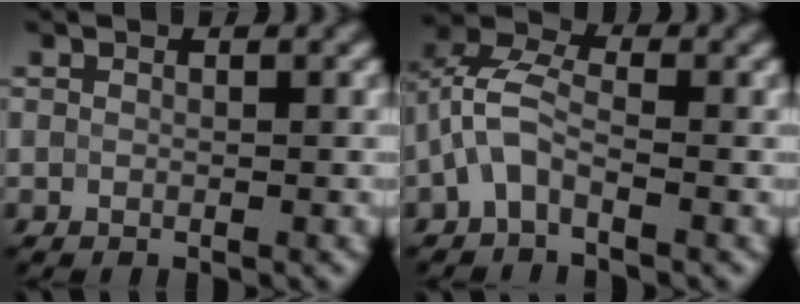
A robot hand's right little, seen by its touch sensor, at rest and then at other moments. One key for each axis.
{"total": 3.9, "fx": -1.5, "fy": 1.9, "fz": 3.1, "tx": -0.072, "ty": 0.016, "tz": -0.042}